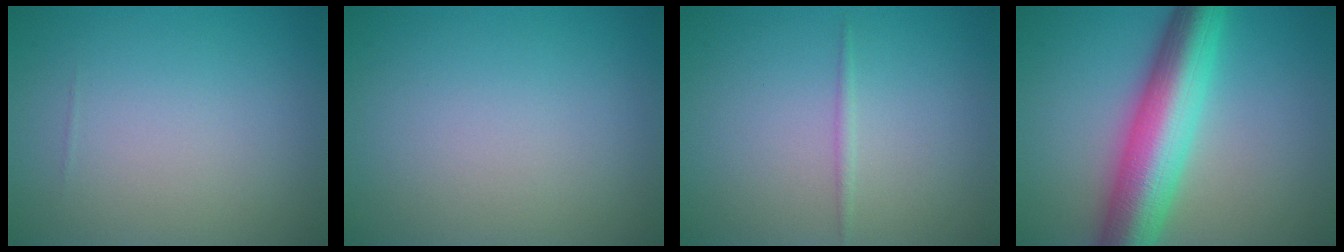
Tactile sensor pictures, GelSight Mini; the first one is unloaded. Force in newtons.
{"total": 0.0}
{"total": 0.7, "press": 0.7, "slide": 0.0}
{"total": 9.7, "press": 9.7, "slide": 0.4}